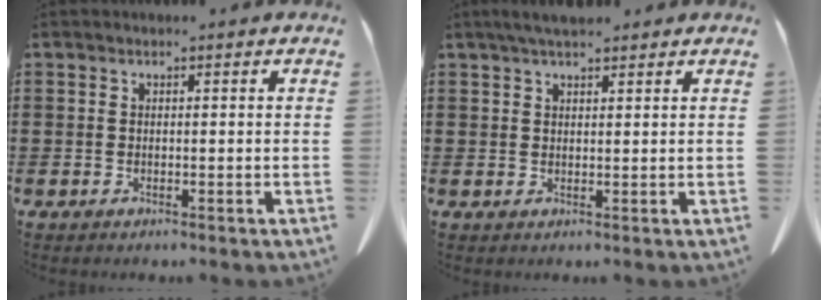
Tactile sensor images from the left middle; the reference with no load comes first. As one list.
[{"total": 3.2, "force": [2.5, 0.7, 1.9], "torque": [-0.043, 0.001, 0.047]}]